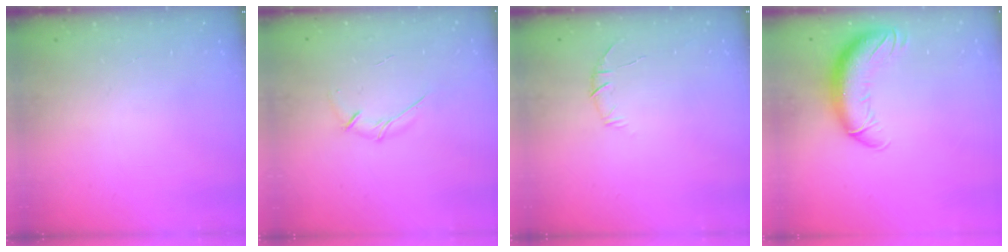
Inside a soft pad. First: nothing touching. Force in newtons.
{"total": 5.4, "press": 5.3, "slide": 1.0}
{"total": 6.0, "press": 5.8, "slide": 1.5}
{"total": 12.8, "press": 12.4, "slide": 3.1}